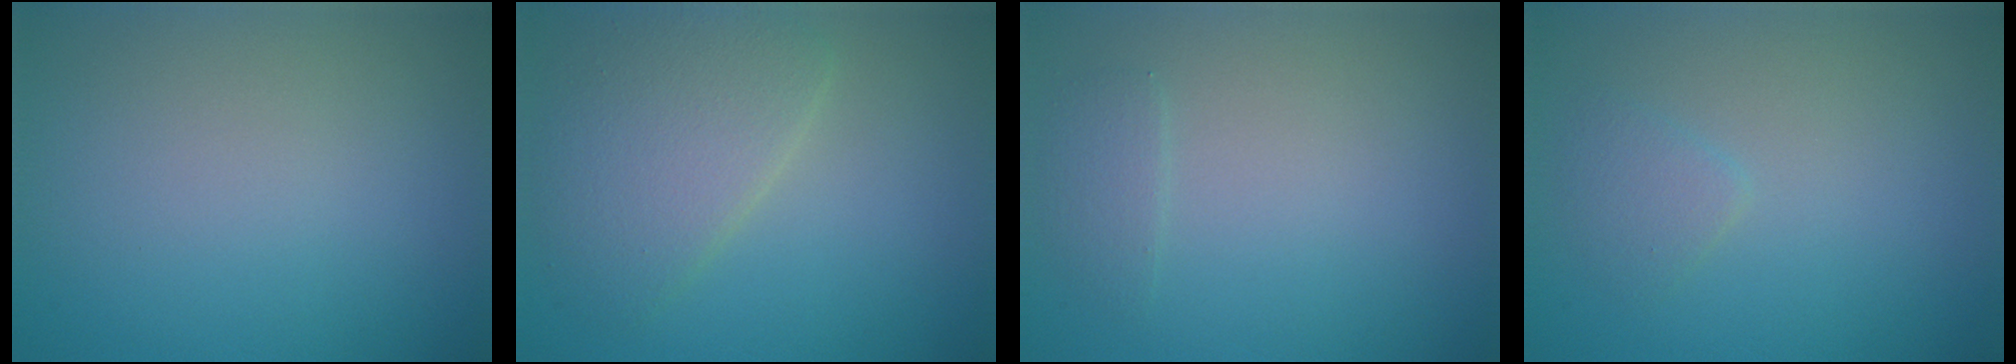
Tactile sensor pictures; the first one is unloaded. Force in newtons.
{"total": 4.7, "press": 4.7, "slide": 0.2}
{"total": 1.1, "press": 1.1, "slide": 0.2}
{"total": 1.2, "press": 1.2, "slide": 0.1}